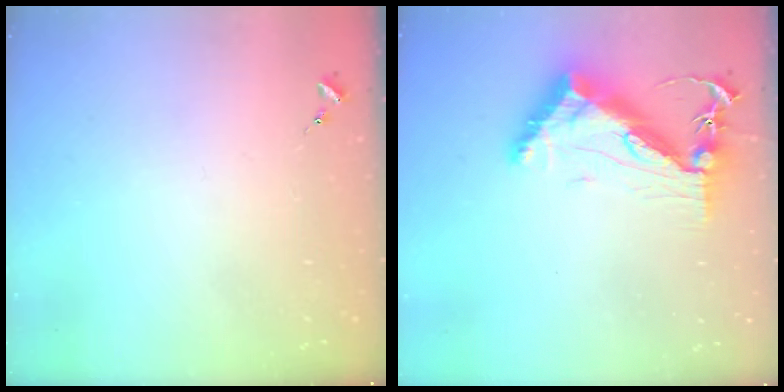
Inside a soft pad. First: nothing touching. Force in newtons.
{"total": 13.5, "press": 13.4, "slide": 1.2}